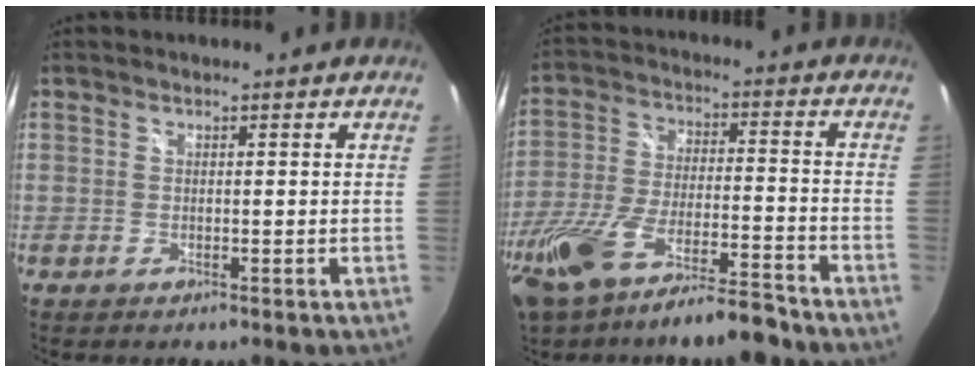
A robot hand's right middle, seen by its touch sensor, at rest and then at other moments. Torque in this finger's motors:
{"motor_torque": [1.14, -1.00, 0.64, 0.21]}